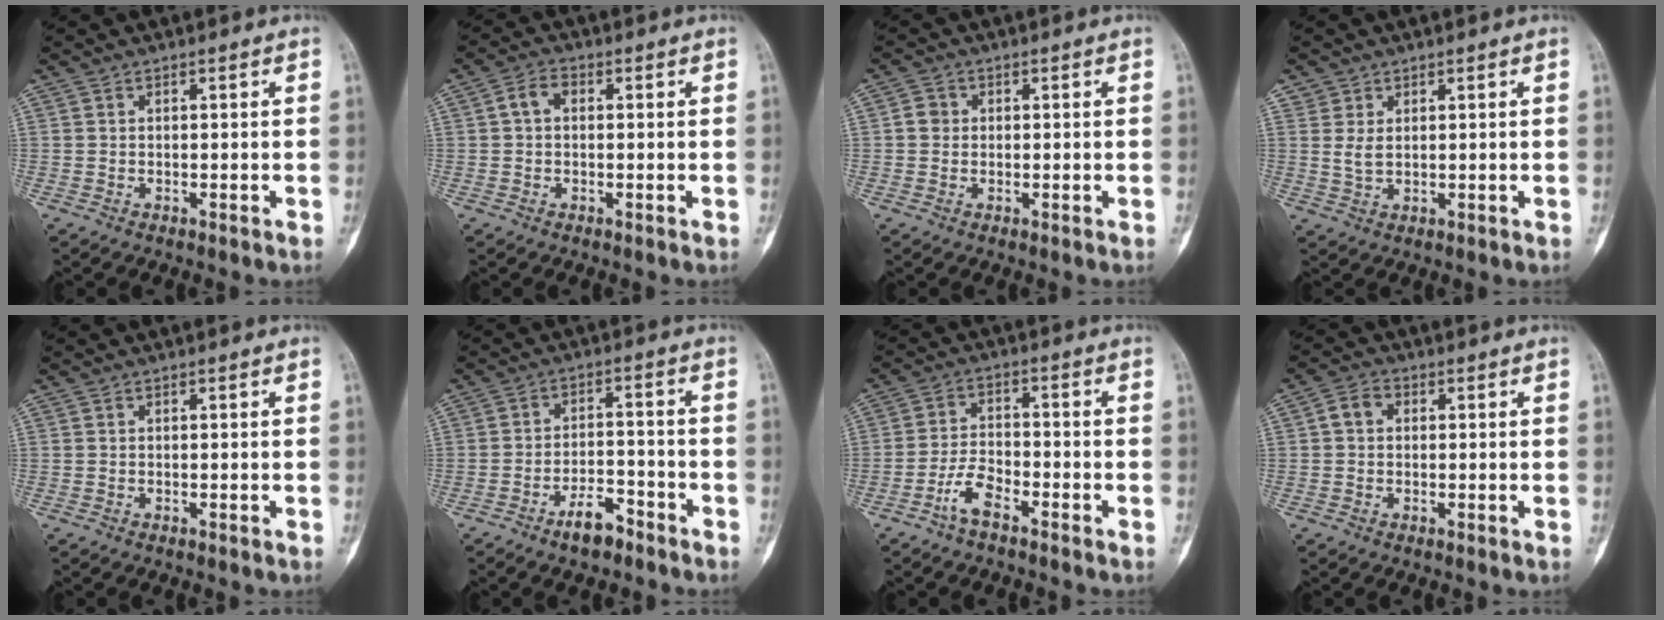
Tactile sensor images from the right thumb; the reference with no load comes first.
{"total": 3.3, "force": [0.4, 2.3, 2.4], "torque": [-0.040, 0.014, 0.002]}
{"total": 2.3, "force": [0.1, 2.1, 0.8], "torque": [-0.004, 0.005, -0.001]}
{"total": 2.8, "force": [1.0, 2.1, 1.5], "torque": [-0.020, -0.008, 0.024]}
{"total": 0.0}
{"total": 6.0, "force": [-4.3, 2.4, 3.4], "torque": [-0.050, 0.032, -0.070]}
{"total": 5.2, "force": [-3.5, 2.0, 3.3], "torque": [-0.065, 0.027, -0.069]}
{"total": 3.3, "force": [0.4, 2.6, 2.0], "torque": [-0.029, 0.012, 0.001]}